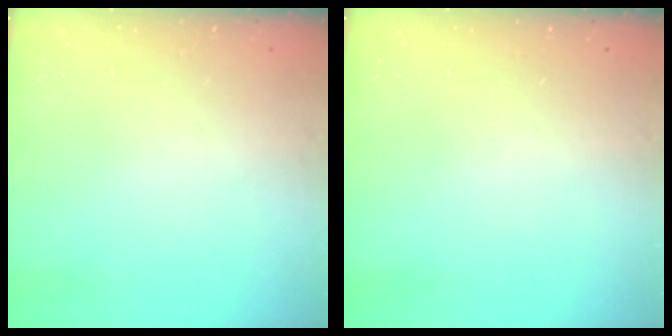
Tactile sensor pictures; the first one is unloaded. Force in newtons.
{"total": 0.0}